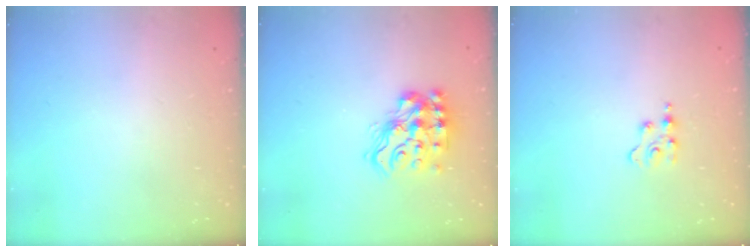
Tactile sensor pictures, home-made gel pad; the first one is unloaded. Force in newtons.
{"total": 15.4, "press": 15.3, "slide": 1.8}
{"total": 2.3, "press": 2.3, "slide": 0.3}